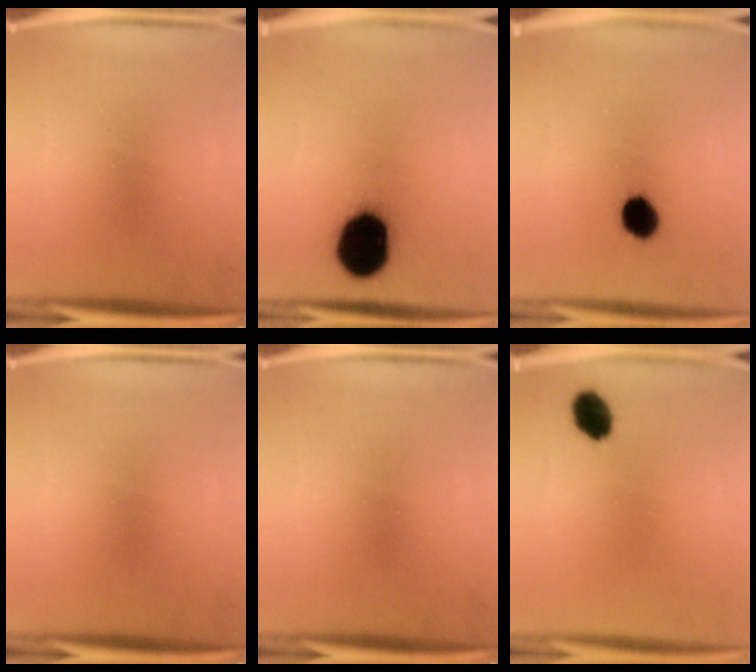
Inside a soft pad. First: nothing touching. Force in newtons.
{"total": 18.7}
{"total": 6.8}
{"total": 0.0}
{"total": 0.0}
{"total": 4.1}